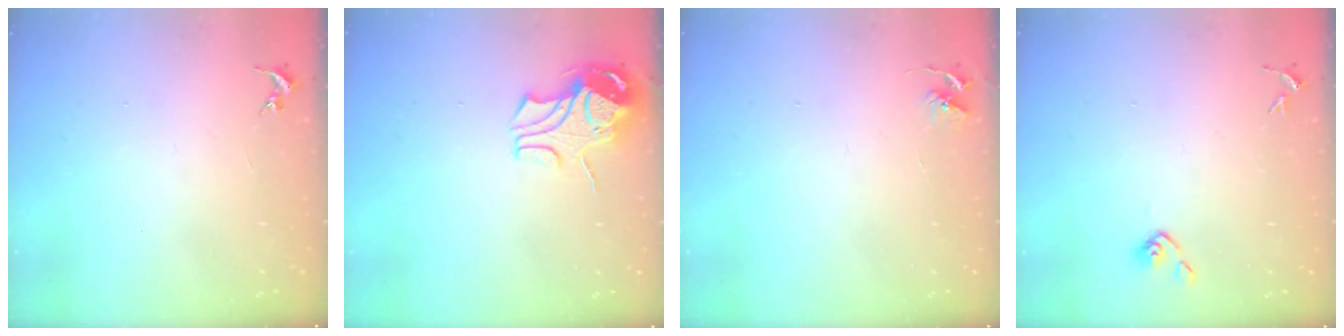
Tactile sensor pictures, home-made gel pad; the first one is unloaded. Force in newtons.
{"total": 9.6, "press": 9.5, "slide": 1.3}
{"total": 4.4, "press": 4.4, "slide": 0.5}
{"total": 4.0, "press": 3.9, "slide": 1.0}